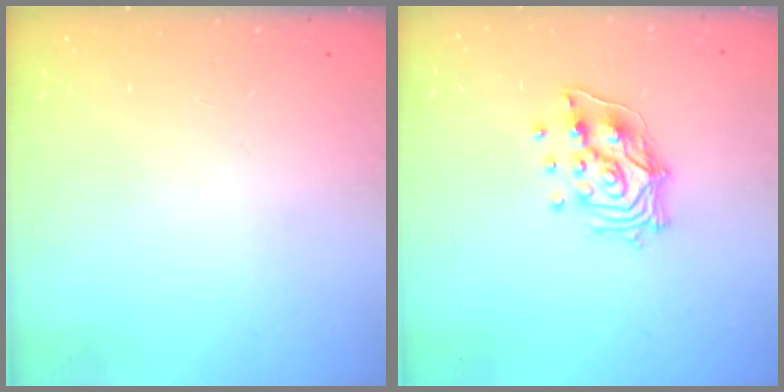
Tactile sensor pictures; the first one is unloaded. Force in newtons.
{"total": 12.9, "press": 12.9, "slide": 1.4}